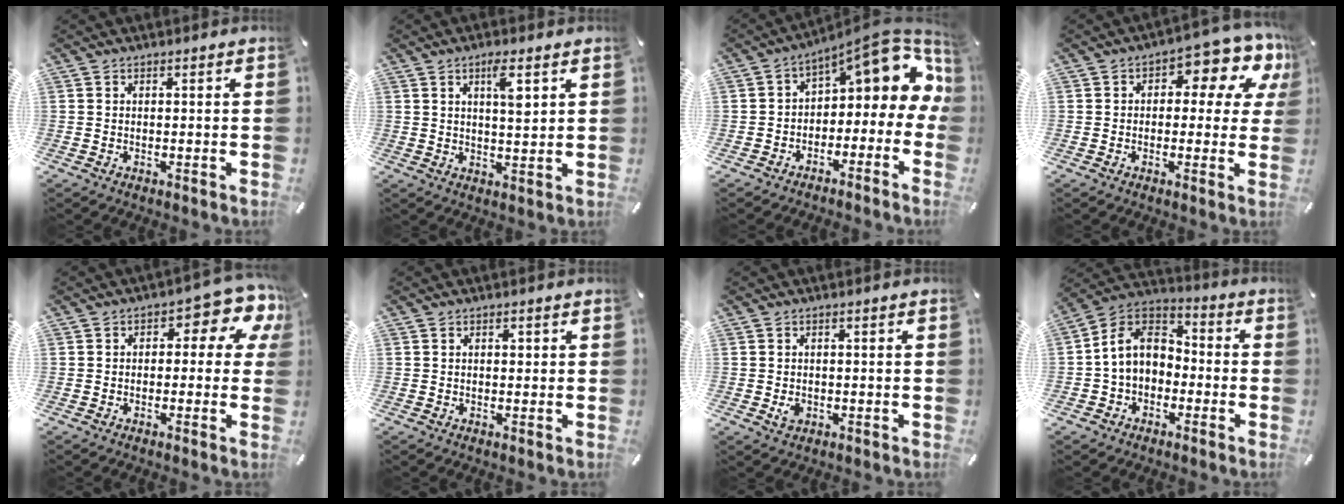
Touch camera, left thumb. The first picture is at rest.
{"total": 5.7, "force": [2.7, 1.5, 4.8], "torque": [-0.070, -0.011, 0.037]}
{"total": 9.9, "force": [4.1, 5.3, 7.3], "torque": [-0.095, -0.033, 0.069]}
{"total": 11.1, "force": [4.8, 5.2, 8.5], "torque": [-0.104, -0.039, 0.078]}
{"total": 8.6, "force": [2.8, 4.3, 7.0], "torque": [-0.088, -0.023, 0.042]}
{"total": 1.1, "force": [0.3, 0.8, 0.8], "torque": [-0.016, 0.005, 0.003]}
{"total": 2.2, "force": [-0.5, 1.7, 1.2], "torque": [-0.013, 0.000, -0.010]}
{"total": 9.4, "force": [-0.8, 8.1, 4.7], "torque": [-0.121, 0.016, -0.020]}